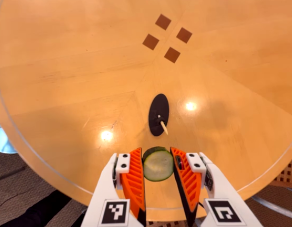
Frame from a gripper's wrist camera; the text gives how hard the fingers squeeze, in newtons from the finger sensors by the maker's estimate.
{"total": 9.4, "left": 9.6, "right": 9.3}